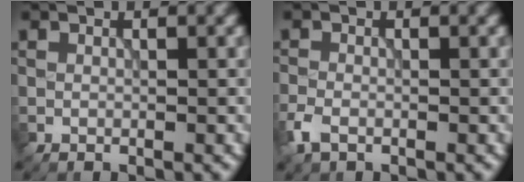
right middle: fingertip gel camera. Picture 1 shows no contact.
{"total": 2.1, "force": [-1.3, 1.1, 1.2], "torque": [-0.033, -0.004, -0.033]}